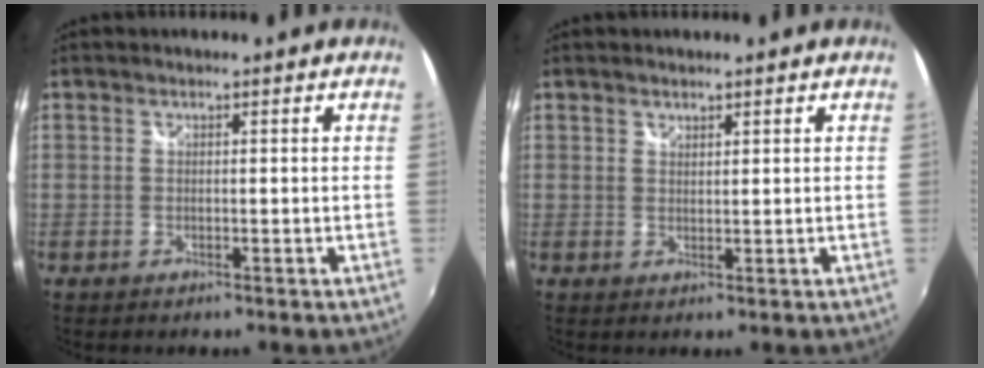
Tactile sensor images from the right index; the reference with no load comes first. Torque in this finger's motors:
{"motor_torque": [-0.05, 0.13, -0.02, -0.01]}